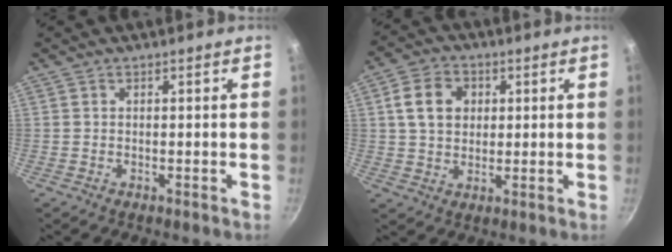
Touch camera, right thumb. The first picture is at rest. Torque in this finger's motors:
{"motor_torque": [0.13, 2.03, 0.80, 0.28, 0.05]}